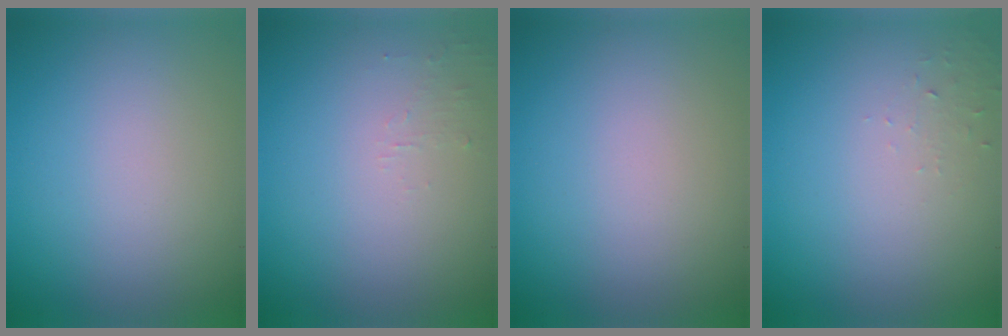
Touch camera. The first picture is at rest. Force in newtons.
{"total": 0.9, "press": 0.9, "slide": 0.1}
{"total": 0.0}
{"total": 1.0, "press": 0.9, "slide": 0.1}